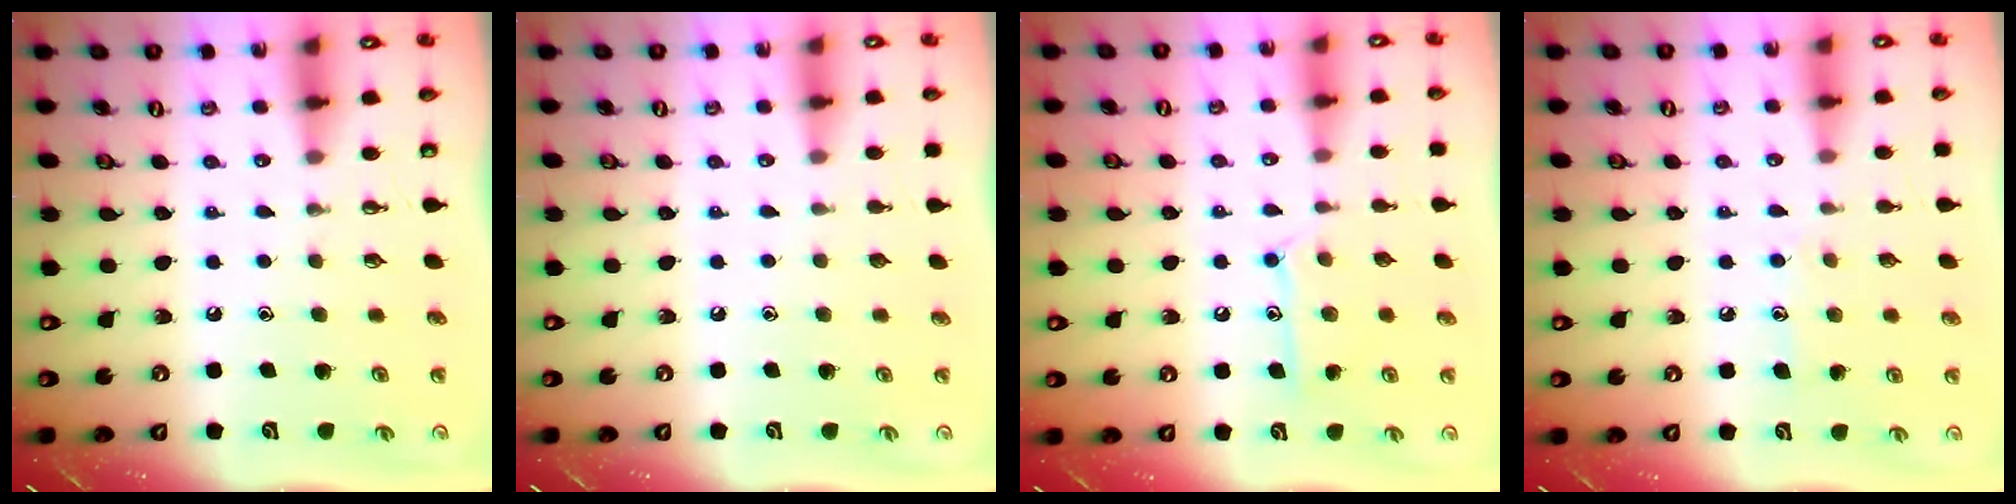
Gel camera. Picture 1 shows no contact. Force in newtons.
{"total": 0.0}
{"total": 11.2, "press": 11.2, "slide": 0.6}
{"total": 6.4, "press": 6.4, "slide": 0.4}